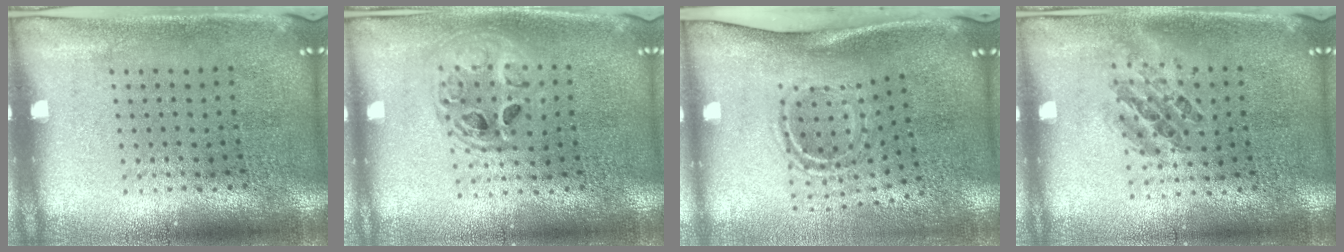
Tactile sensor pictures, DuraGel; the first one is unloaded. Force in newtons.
{"total": 1.6, "press": 1.4, "slide": 0.7}
{"total": 1.8, "press": 1.1, "slide": 1.4}
{"total": 0.9, "press": 0.9, "slide": 0.4}